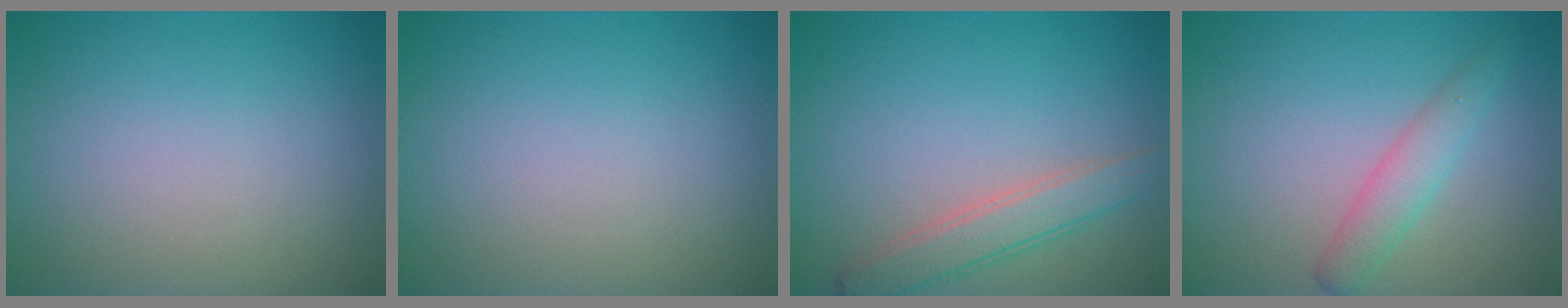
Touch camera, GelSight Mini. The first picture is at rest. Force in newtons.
{"total": 0.0}
{"total": 2.9, "press": 2.9, "slide": 0.1}
{"total": 1.7, "press": 1.7, "slide": 0.1}